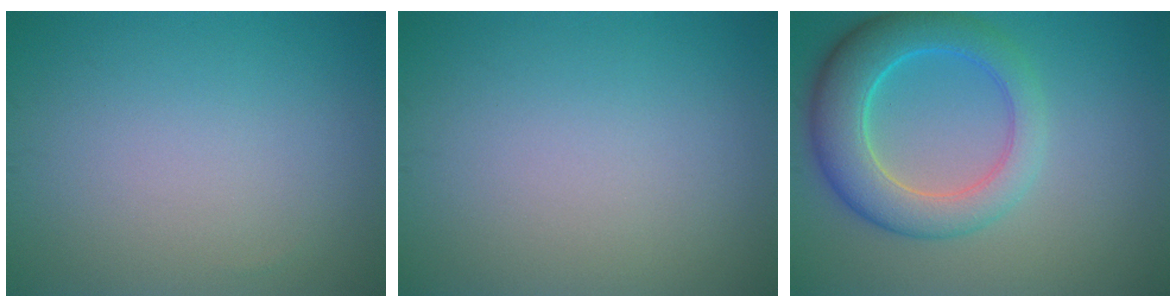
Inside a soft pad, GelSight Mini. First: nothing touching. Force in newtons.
{"total": 0.0}
{"total": 6.9, "press": 6.8, "slide": 0.5}